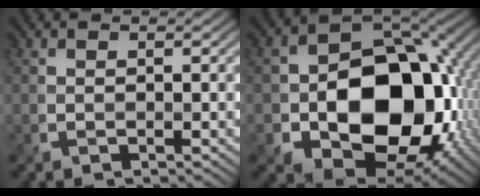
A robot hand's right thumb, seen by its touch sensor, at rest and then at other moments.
{"total": 17.2, "force": [-2.7, 12.2, 11.8], "torque": [-0.164, -0.023, -0.041]}